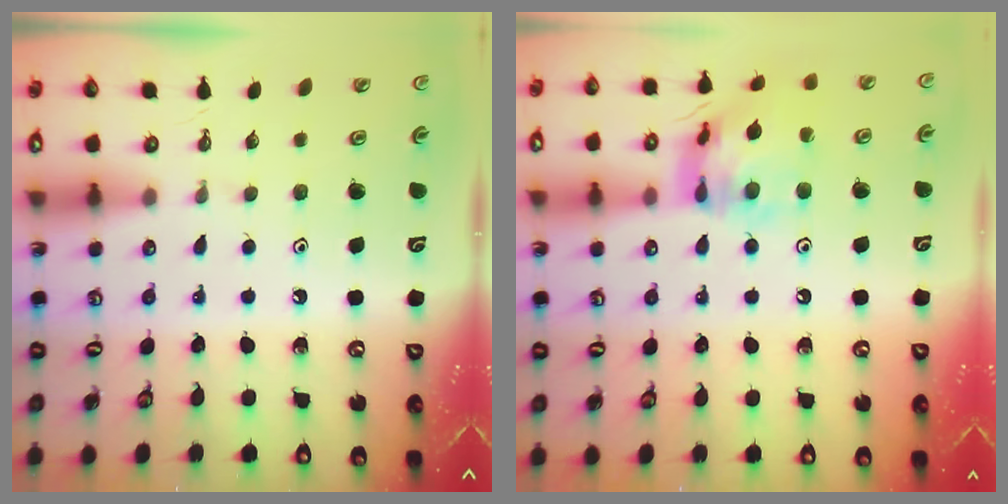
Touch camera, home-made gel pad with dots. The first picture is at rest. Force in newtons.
{"total": 17.4, "press": 17.3, "slide": 1.4}